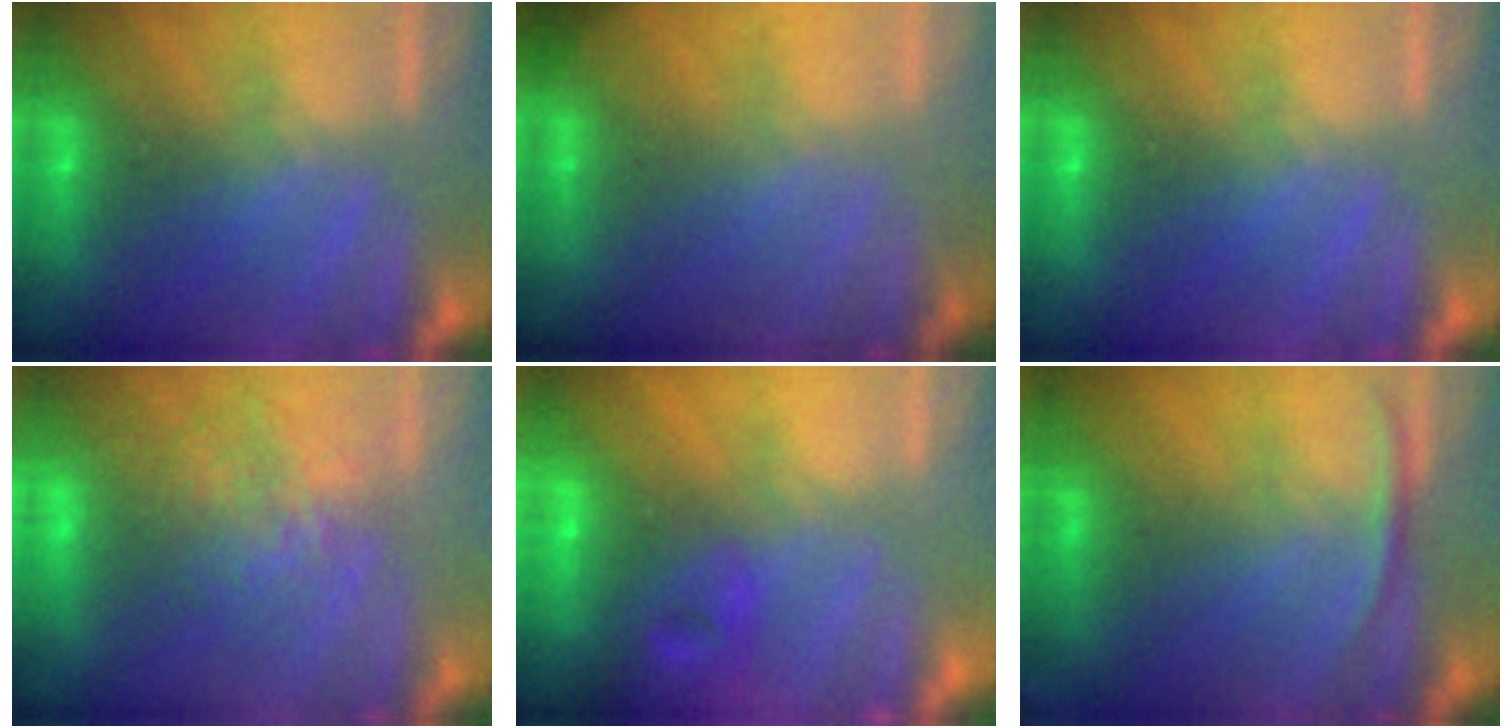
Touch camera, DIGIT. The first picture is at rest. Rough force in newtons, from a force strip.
{"total": 1.9}
{"total": 0.0}
{"total": 3.6}
{"total": 7.7}
{"total": 2.7}